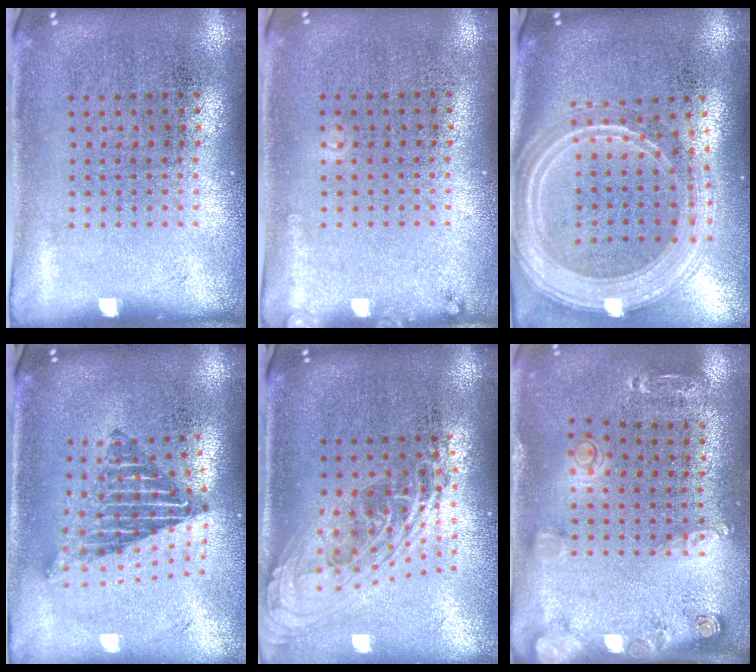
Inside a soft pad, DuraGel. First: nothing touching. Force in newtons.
{"total": 0.9, "press": 0.8, "slide": 0.2}
{"total": 2.9, "press": 2.4, "slide": 1.6}
{"total": 2.1, "press": 1.5, "slide": 1.5}
{"total": 2.2, "press": 1.6, "slide": 1.4}
{"total": 1.4, "press": 1.4, "slide": 0.4}